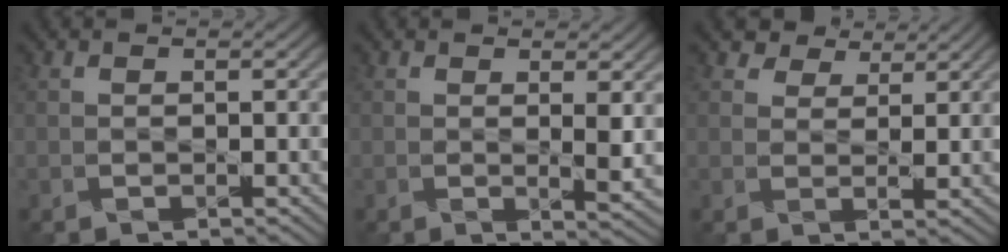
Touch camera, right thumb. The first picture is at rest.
{"total": 2.9, "force": [0.8, 0.5, 2.8], "torque": [-0.048, -0.001, 0.017]}
{"total": 4.2, "force": [3.6, 1.7, 1.2], "torque": [-0.025, 0.007, 0.064]}